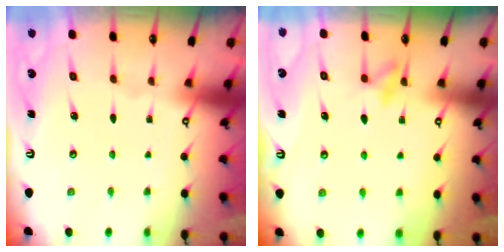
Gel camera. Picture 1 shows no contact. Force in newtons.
{"total": 8.7, "press": 8.6, "slide": 0.8}